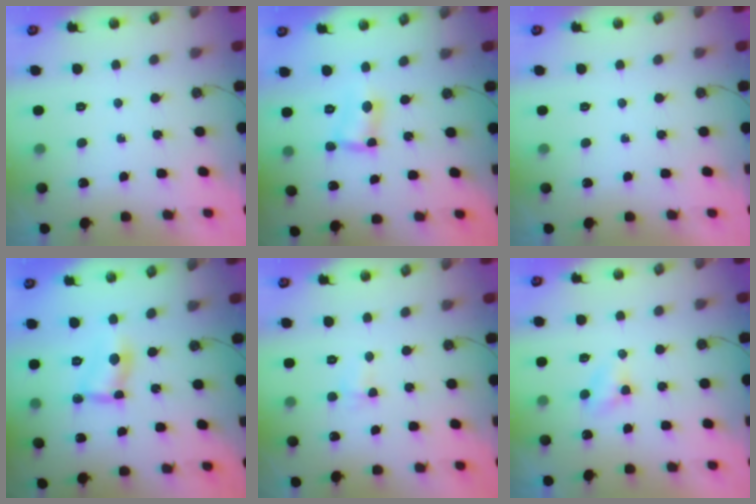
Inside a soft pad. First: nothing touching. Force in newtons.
{"total": 2.8, "press": 2.8, "slide": 0.6}
{"total": 0.0}
{"total": 4.3, "press": 4.3, "slide": 0.2}
{"total": 2.5, "press": 2.1, "slide": 1.4}
{"total": 2.9, "press": 2.9, "slide": 0.3}